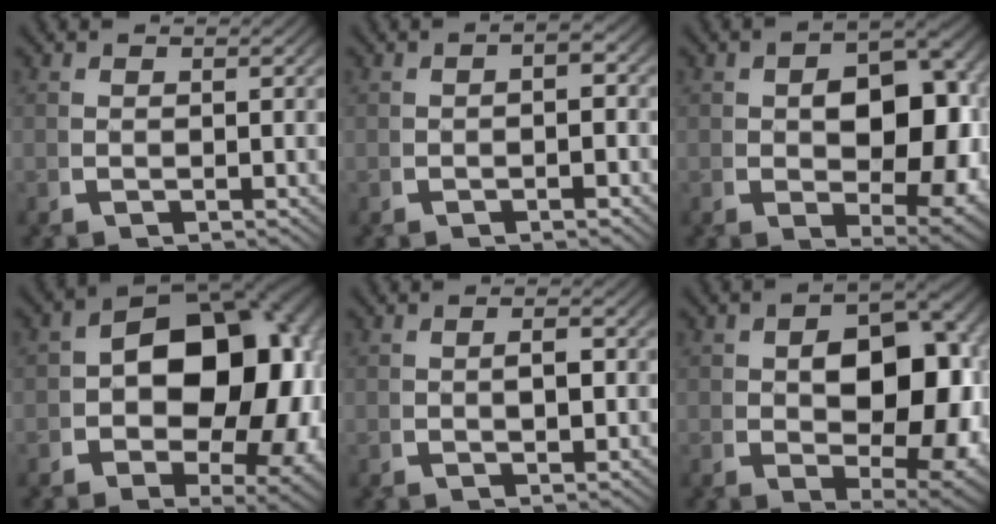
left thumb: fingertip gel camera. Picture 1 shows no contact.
{"total": 1.7, "force": [-0.7, 1.0, 1.2], "torque": [-0.015, 0.001, -0.016]}
{"total": 9.8, "force": [-0.8, 6.1, 7.6], "torque": [-0.134, -0.048, 0.015]}
{"total": 15.4, "force": [-0.8, 10.4, 11.4], "torque": [-0.171, -0.031, -0.005]}
{"total": 1.3, "force": [-0.2, 0.7, 1.1], "torque": [-0.018, 0.002, -0.003]}
{"total": 11.5, "force": [-0.9, 7.2, 8.9], "torque": [-0.160, -0.057, 0.019]}